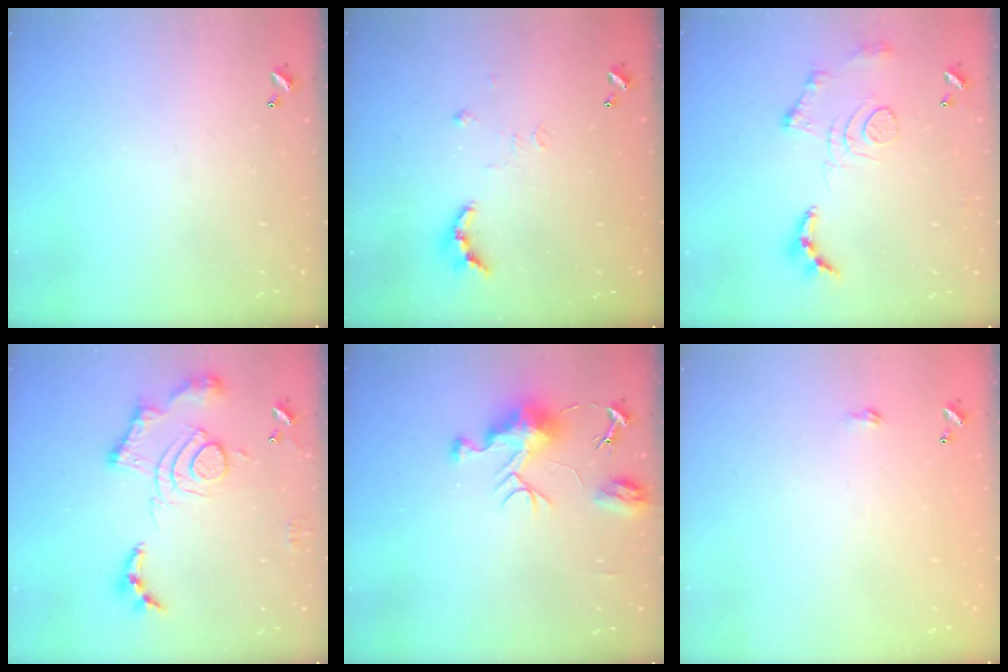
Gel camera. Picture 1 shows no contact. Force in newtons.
{"total": 7.7, "press": 7.6, "slide": 0.6}
{"total": 12.5, "press": 12.5, "slide": 1.1}
{"total": 16.5, "press": 16.4, "slide": 1.7}
{"total": 9.1, "press": 9.1, "slide": 0.7}
{"total": 1.8, "press": 1.8, "slide": 0.3}